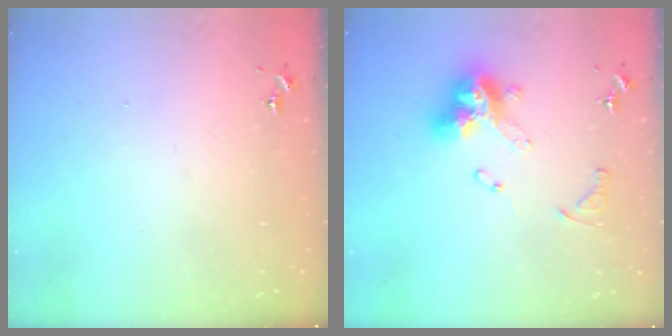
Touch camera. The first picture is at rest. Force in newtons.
{"total": 14.6, "press": 14.5, "slide": 1.6}